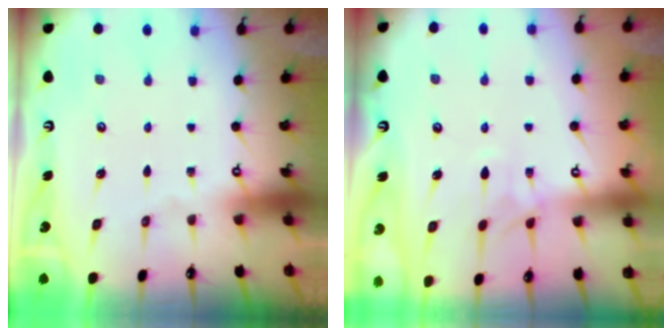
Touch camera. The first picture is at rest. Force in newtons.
{"total": 1.3, "press": 1.0, "slide": 0.8}